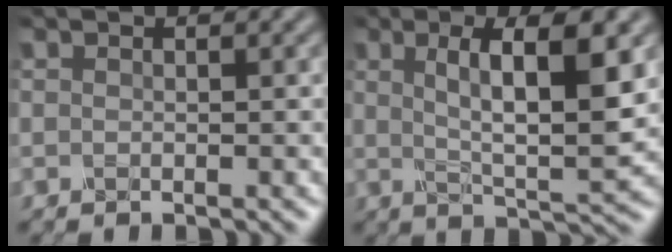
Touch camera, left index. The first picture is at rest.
{"total": 7.7, "force": [1.6, 1.8, 7.3], "torque": [-0.112, -0.003, 0.035]}